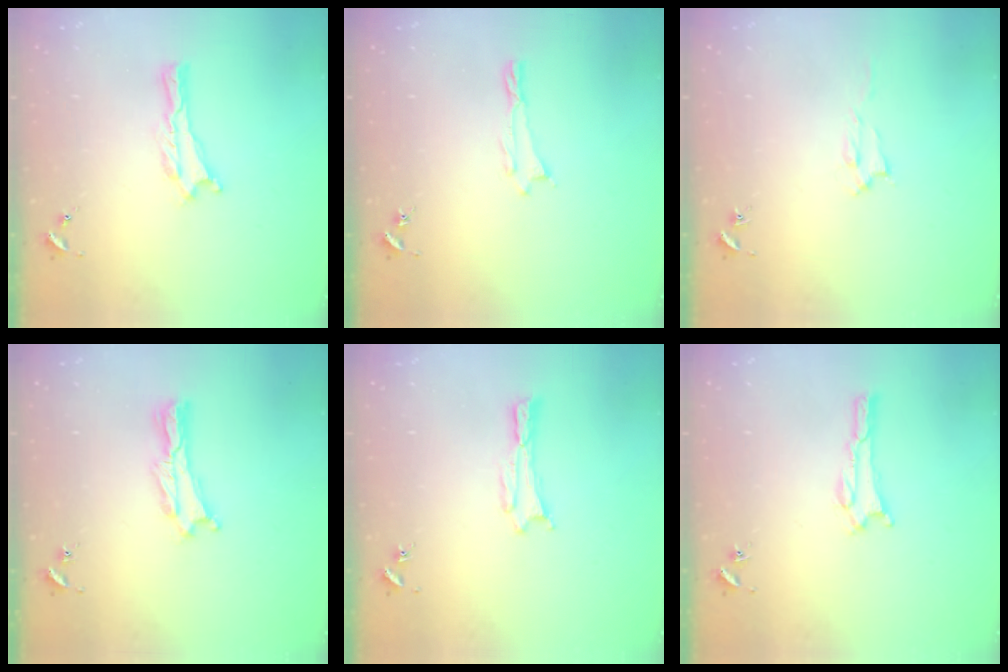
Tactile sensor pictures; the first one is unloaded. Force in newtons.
{"total": 0.0}
{"total": 1.4, "press": 1.4, "slide": 0.2}
{"total": 0.7, "press": 0.6, "slide": 0.2}
{"total": 0.7, "press": 0.7, "slide": 0.1}
{"total": 1.1, "press": 1.0, "slide": 0.1}